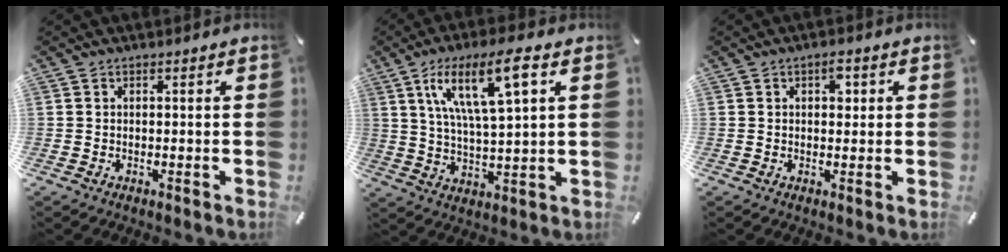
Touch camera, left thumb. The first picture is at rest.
{"total": 14.7, "force": [7.0, 4.1, 12.3], "torque": [-0.230, -0.006, 0.113]}
{"total": 2.8, "force": [0.8, 1.6, 2.1], "torque": [-0.013, -0.007, 0.006]}